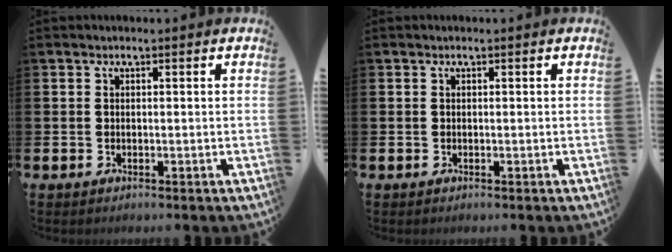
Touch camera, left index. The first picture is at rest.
{"total": 0.0}